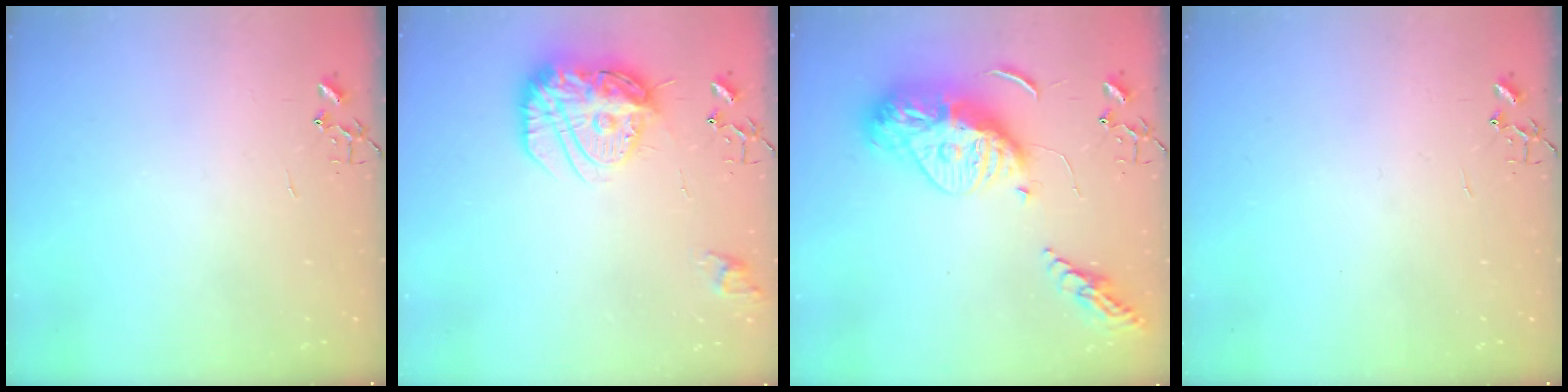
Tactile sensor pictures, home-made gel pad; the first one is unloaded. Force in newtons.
{"total": 16.5, "press": 16.5, "slide": 1.6}
{"total": 18.2, "press": 18.1, "slide": 1.5}
{"total": 0.0}